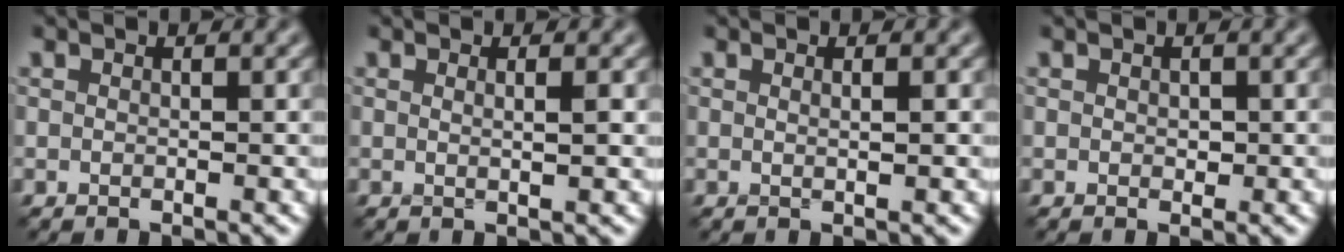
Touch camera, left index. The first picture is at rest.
{"total": 1.5, "force": [0.3, 0.4, 1.5], "torque": [-0.018, 0.002, 0.000]}
{"total": 1.1, "force": [0.2, 0.3, 1.0], "torque": [-0.010, 0.003, 0.000]}
{"total": 0.6, "force": [0.1, 0.4, 0.4], "torque": [-0.003, -0.002, 0.001]}